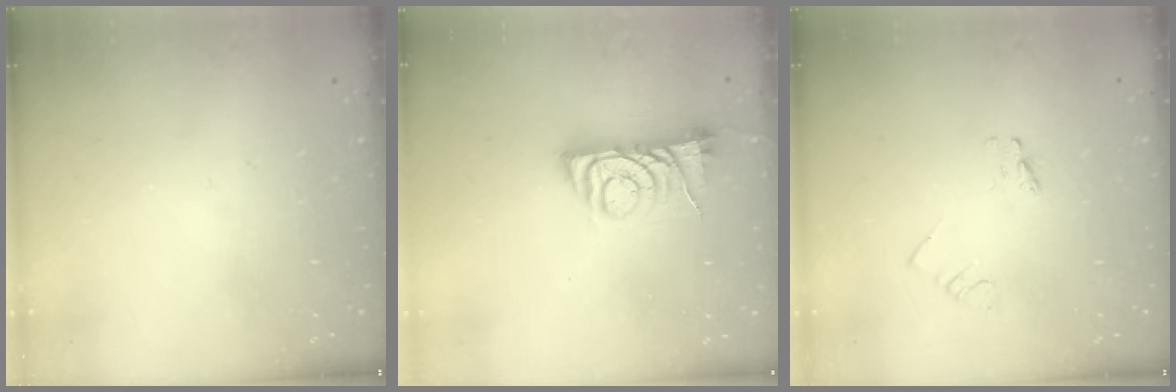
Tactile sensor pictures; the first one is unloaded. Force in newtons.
{"total": 7.4, "press": 7.3, "slide": 1.0}
{"total": 2.6, "press": 2.6, "slide": 0.4}